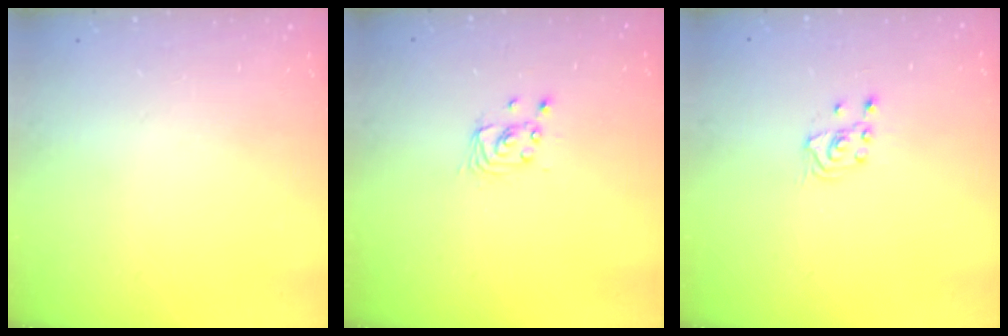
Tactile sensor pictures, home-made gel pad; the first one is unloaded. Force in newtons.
{"total": 2.4, "press": 2.4, "slide": 0.2}
{"total": 2.1, "press": 2.0, "slide": 0.8}